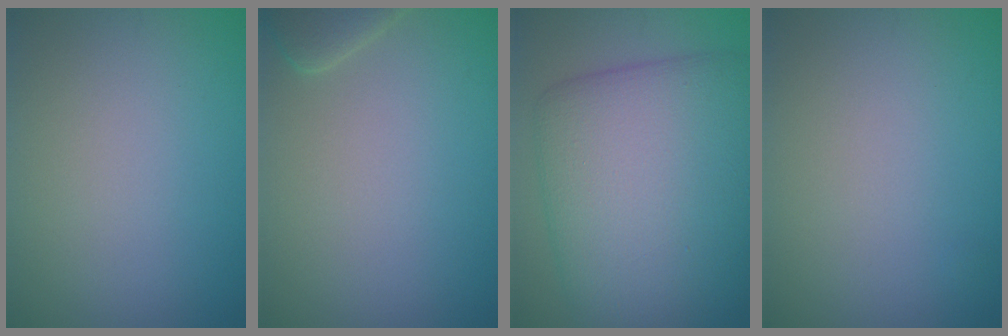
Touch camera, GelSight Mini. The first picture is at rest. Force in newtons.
{"total": 2.3, "press": 2.3, "slide": 0.3}
{"total": 12.5, "press": 12.5, "slide": 0.3}
{"total": 0.0}